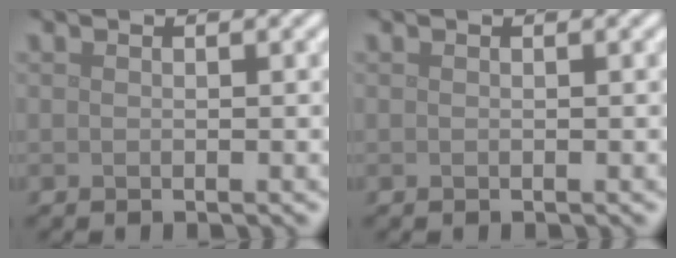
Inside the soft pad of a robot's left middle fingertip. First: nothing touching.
{"total": 0.0}